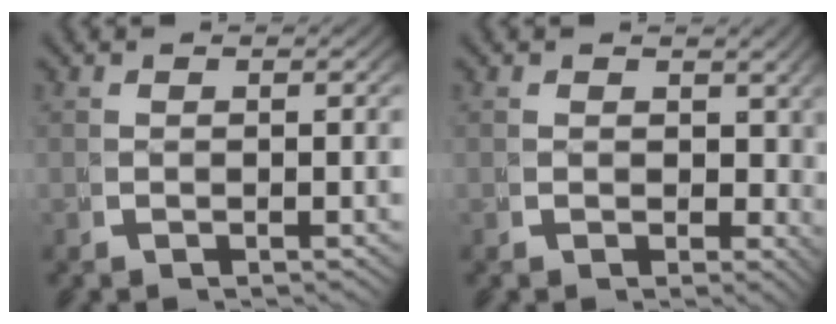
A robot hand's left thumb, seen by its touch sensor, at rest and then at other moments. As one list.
[{"total": 2.8, "force": [1.3, 2.0, 1.5], "torque": [-0.011, -0.013, 0.024]}]